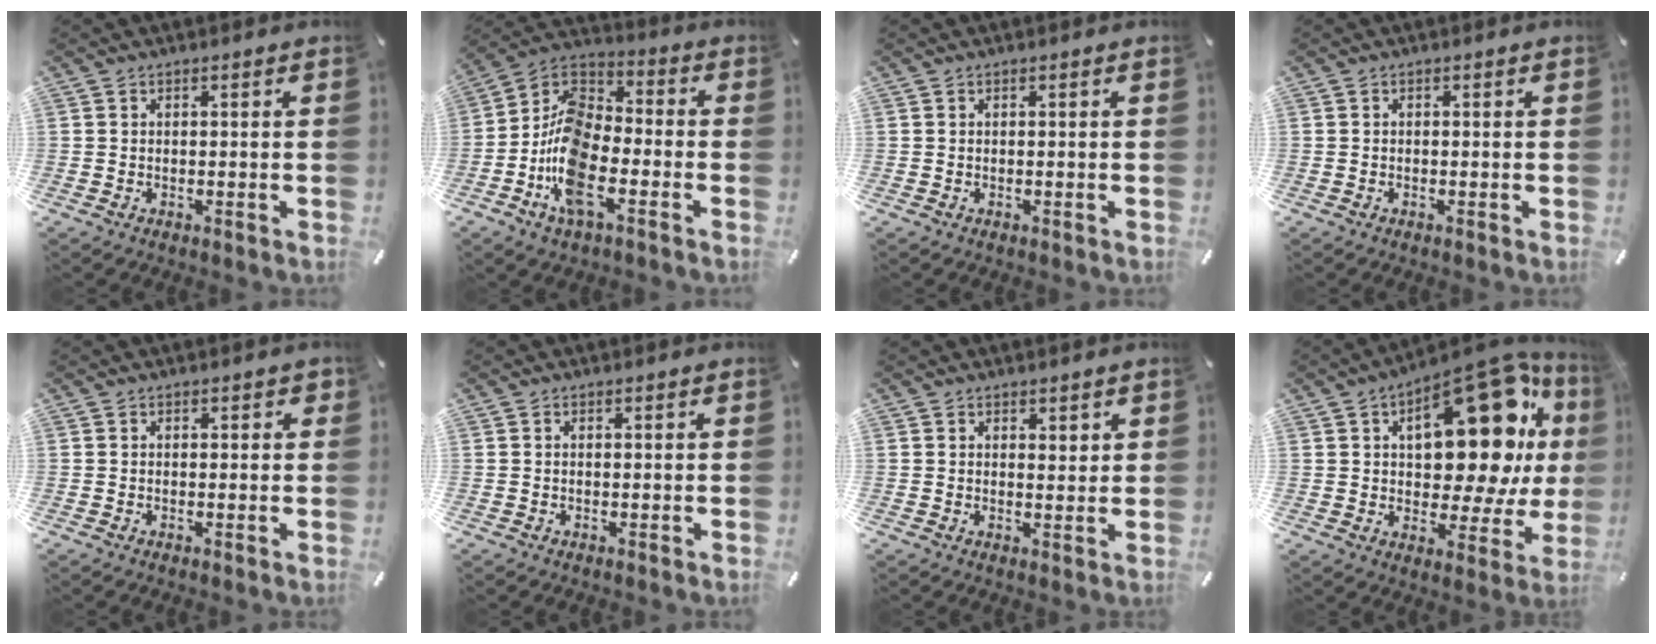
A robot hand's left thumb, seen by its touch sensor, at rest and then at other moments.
{"total": 15.0, "force": [-7.1, 7.7, 10.8], "torque": [-0.241, 0.013, -0.135]}
{"total": 0.0}
{"total": 0.0}
{"total": 0.6, "force": [0.1, 0.5, 0.3], "torque": [0.002, 0.002, -0.001]}
{"total": 0.0}
{"total": 1.8, "force": [1.4, 1.1, 0.2], "torque": [0.011, -0.009, 0.024]}
{"total": 26.6, "force": [7.9, 13.4, 21.7], "torque": [-0.285, -0.061, 0.129]}